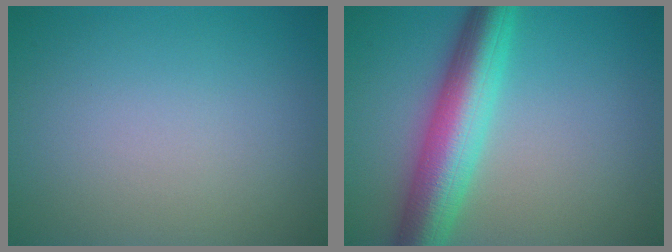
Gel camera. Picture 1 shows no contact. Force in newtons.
{"total": 7.6, "press": 7.6, "slide": 0.2}